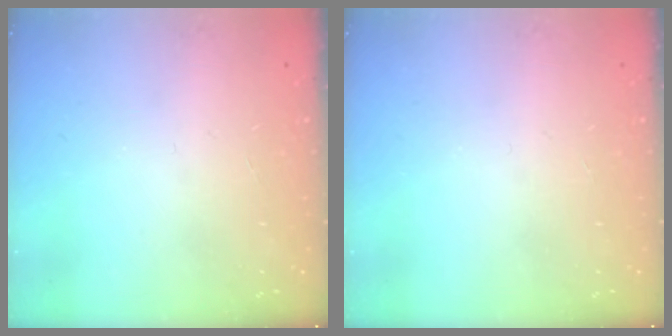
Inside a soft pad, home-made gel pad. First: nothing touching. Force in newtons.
{"total": 0.0}